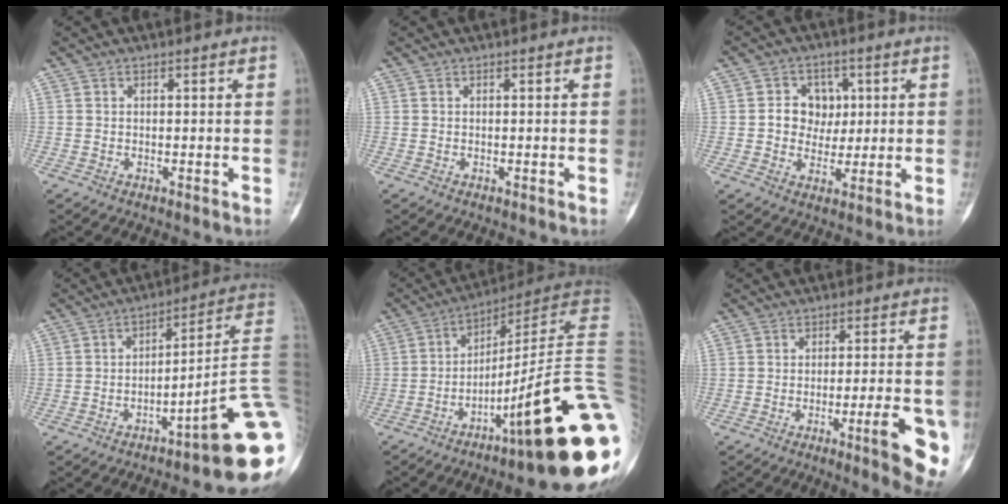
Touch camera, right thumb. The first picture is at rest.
{"total": 0.0}
{"total": 7.1, "force": [1.1, 6.2, 3.3], "torque": [-0.008, 0.004, 0.016]}
{"total": 17.4, "force": [-6.2, 1.5, 16.2], "torque": [-0.157, 0.058, -0.083]}
{"total": 24.5, "force": [-5.9, 2.0, 23.7], "torque": [-0.258, 0.031, -0.085]}
{"total": 10.8, "force": [-3.9, 1.8, 9.9], "torque": [-0.120, 0.000, -0.049]}